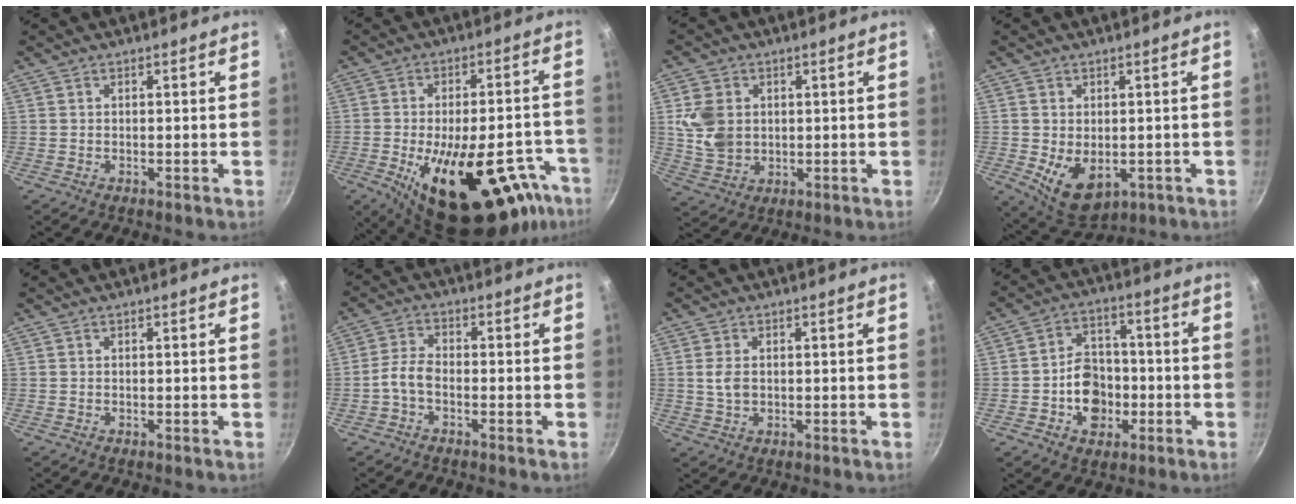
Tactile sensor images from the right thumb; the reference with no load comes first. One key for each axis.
{"total": 26.9, "fx": -11.9, "fy": 12.4, "fz": 20.7, "tx": -0.245, "ty": 0.029, "tz": -0.158}
{"total": 8.7, "fx": 1.3, "fy": 6.9, "fz": 5.1, "tx": -0.084, "ty": -0.007, "tz": 0.031}
{"total": 8.9, "fx": -1.5, "fy": 6.0, "fz": 6.4, "tx": -0.090, "ty": -0.015, "tz": -0.004}
{"total": 0.0}
{"total": 3.8, "fx": -1.9, "fy": 1.9, "fz": 2.6, "tx": -0.059, "ty": 0.023, "tz": -0.047}
{"total": 3.5, "fx": 0.4, "fy": 2.3, "fz": 2.5, "tx": -0.046, "ty": 0.000, "tz": 0.008}
{"total": 10.7, "fx": -2.7, "fy": 8.4, "fz": 6.1, "tx": -0.063, "ty": 0.028, "tz": -0.045}